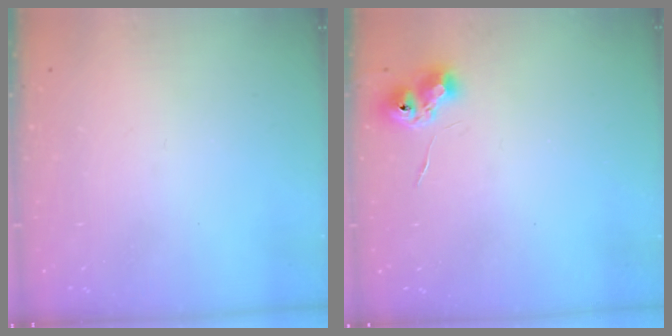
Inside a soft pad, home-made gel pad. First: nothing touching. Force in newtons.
{"total": 7.1, "press": 7.1, "slide": 0.7}